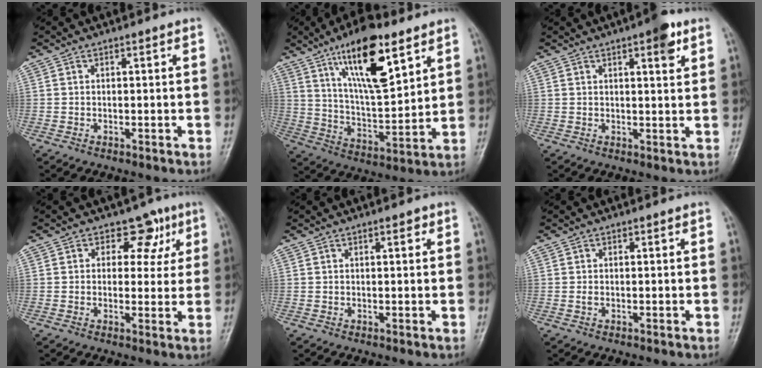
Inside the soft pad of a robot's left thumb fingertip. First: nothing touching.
{"total": 17.7, "force": [9.7, 6.0, 13.6], "torque": [-0.203, -0.047, 0.173]}
{"total": 4.9, "force": [2.6, 1.3, 3.9], "torque": [-0.045, -0.010, 0.032]}
{"total": 6.5, "force": [2.9, 4.9, 3.2], "torque": [0.007, -0.003, 0.030]}
{"total": 1.2, "force": [0.7, 0.5, 0.9], "torque": [-0.008, 0.001, 0.006]}
{"total": 0.5, "force": [0.0, 0.3, 0.4], "torque": [-0.012, -0.002, -0.001]}